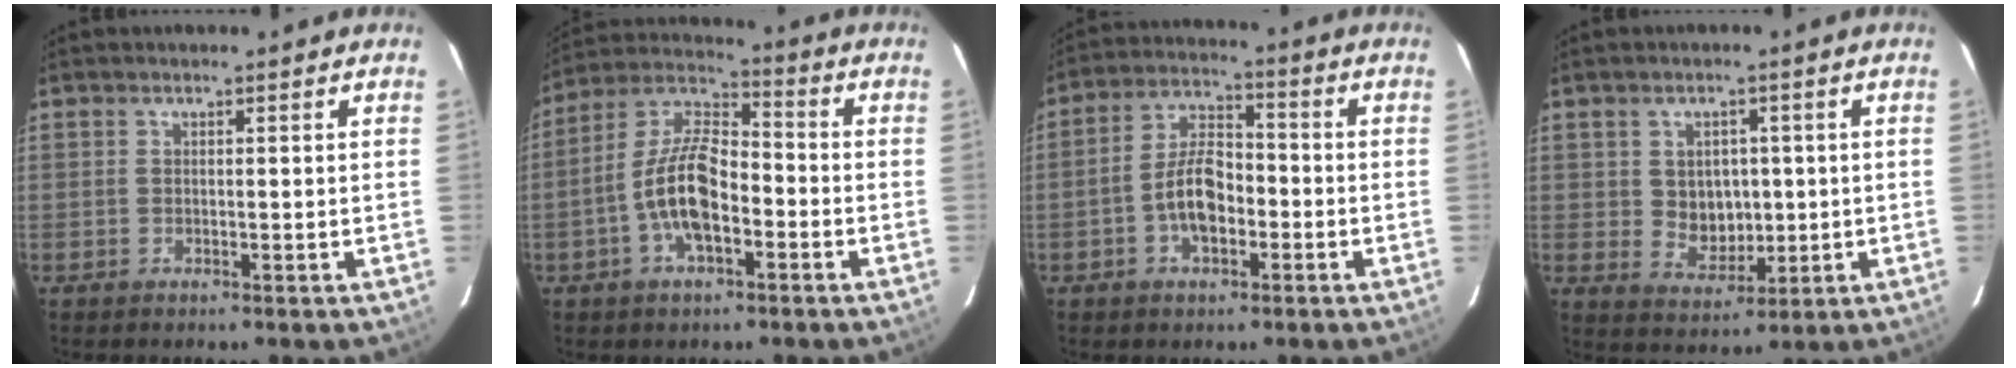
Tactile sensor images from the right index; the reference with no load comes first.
{"total": 12.4, "force": [-4.0, 5.4, 10.4], "torque": [-0.216, 0.010, -0.076]}
{"total": 8.4, "force": [-2.7, 4.3, 6.7], "torque": [-0.133, 0.017, -0.045]}
{"total": 6.3, "force": [0.5, 5.5, 3.0], "torque": [-0.052, 0.003, 0.023]}